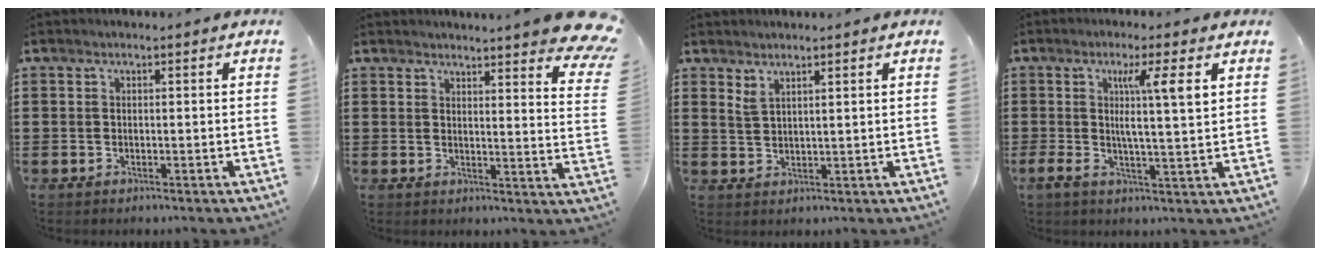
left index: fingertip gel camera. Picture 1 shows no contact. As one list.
[{"total": 5.7, "force": [5.0, 0.1, 2.7], "torque": [-0.050, -0.027, 0.087]}, {"total": 2.2, "force": [1.8, 0.3, 1.2], "torque": [-0.027, 0.001, 0.034]}, {"total": 8.3, "force": [2.7, 0.8, 7.8], "torque": [-0.139, -0.006, 0.038]}]